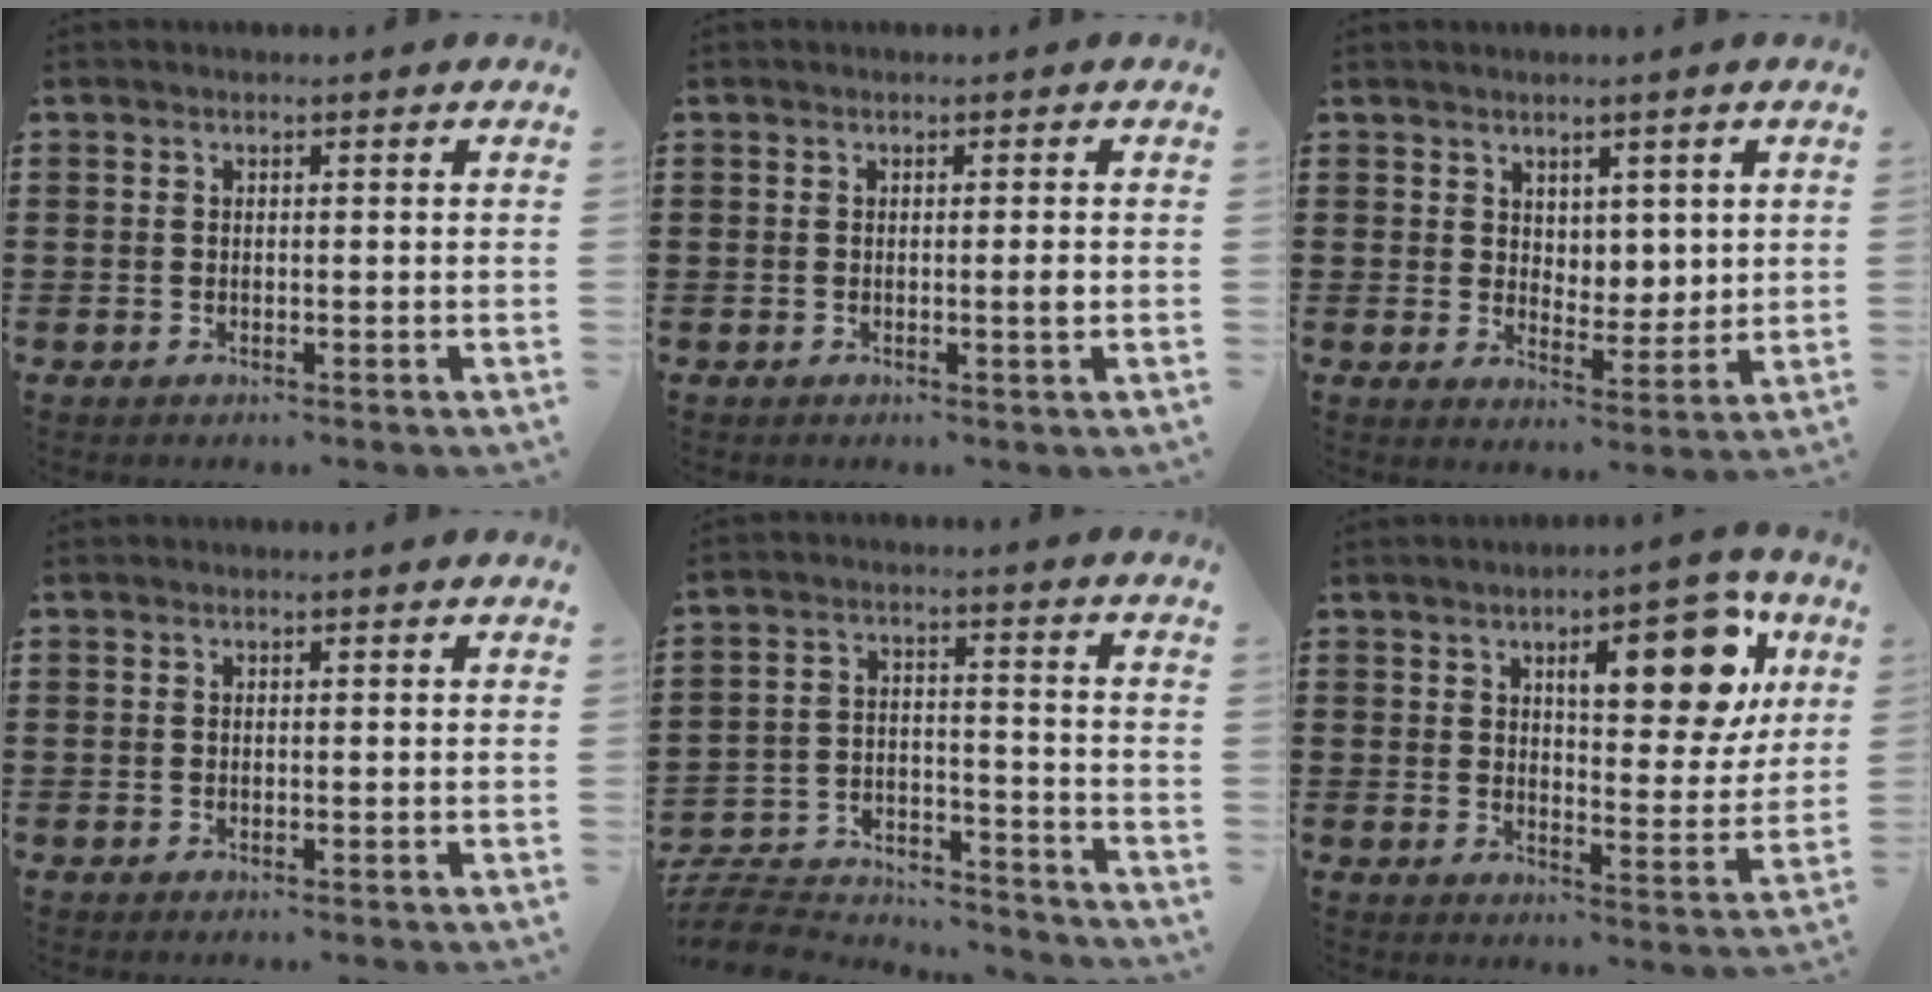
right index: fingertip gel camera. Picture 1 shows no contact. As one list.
[{"total": 1.5, "force": [-0.3, -0.1, 1.5], "torque": [-0.027, -0.004, -0.006]}, {"total": 4.2, "force": [3.1, 2.8, 0.2], "torque": [-0.012, -0.004, 0.057]}, {"total": 0.0}, {"total": 7.6, "force": [-7.3, 1.5, 1.8], "torque": [-0.047, 0.009, -0.147]}, {"total": 12.7, "force": [5.4, 4.7, 10.6], "torque": [-0.144, -0.014, 0.082]}]